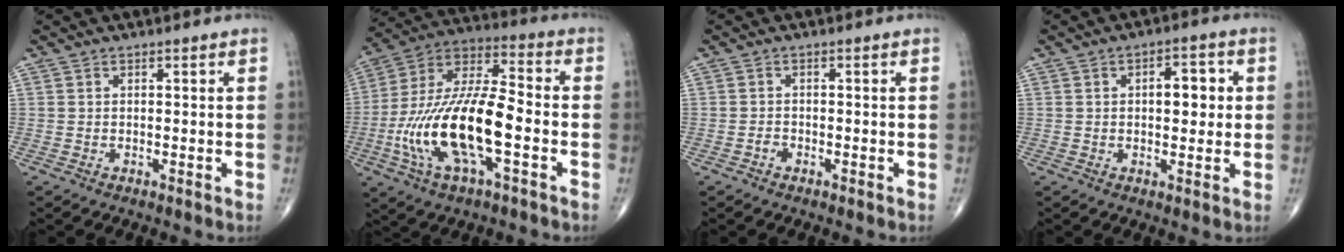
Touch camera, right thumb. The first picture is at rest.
{"total": 21.4, "force": [-5.5, 7.9, 19.1], "torque": [-0.385, 0.033, -0.097]}
{"total": 1.0, "force": [-0.8, 0.6, 0.3], "torque": [-0.002, 0.003, -0.015]}
{"total": 6.3, "force": [0.9, 3.3, 5.3], "torque": [-0.053, 0.006, 0.009]}